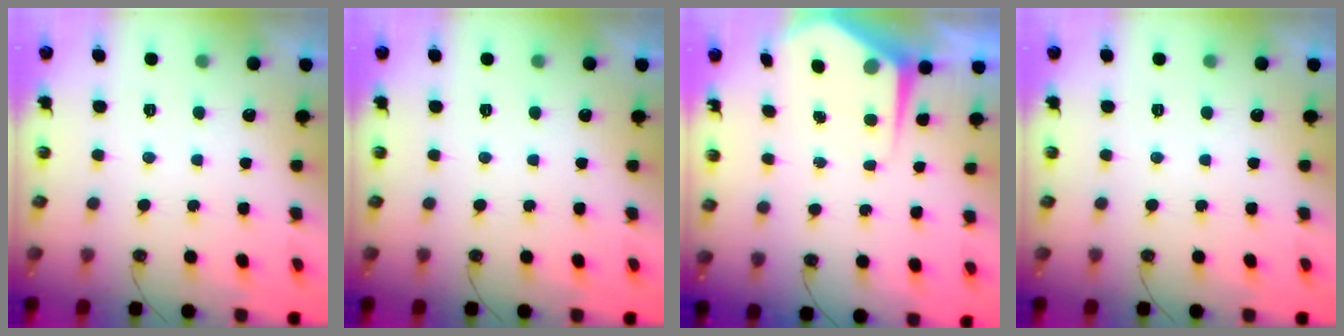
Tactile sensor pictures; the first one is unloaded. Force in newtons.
{"total": 0.0}
{"total": 5.9, "press": 5.9, "slide": 0.4}
{"total": 0.0}